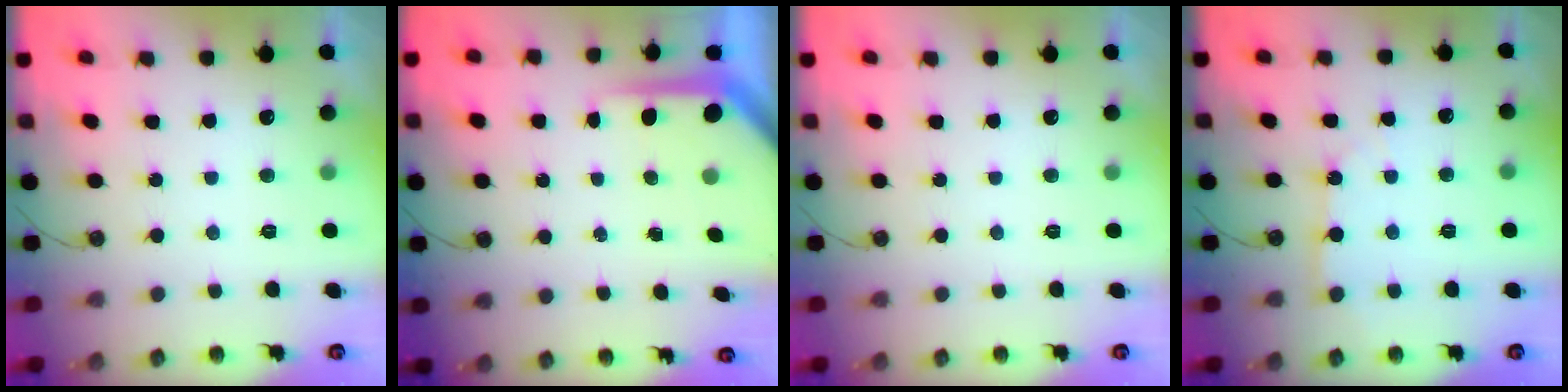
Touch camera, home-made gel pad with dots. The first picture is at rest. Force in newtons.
{"total": 5.7, "press": 5.6, "slide": 0.6}
{"total": 0.0}
{"total": 4.0, "press": 3.9, "slide": 0.5}